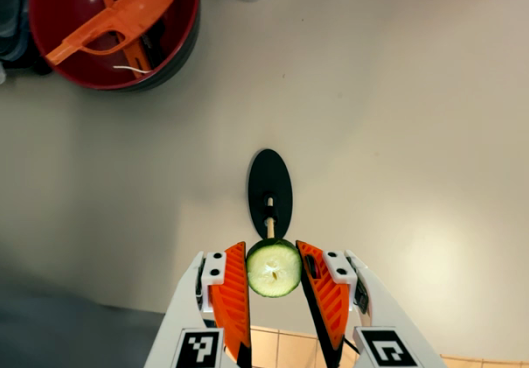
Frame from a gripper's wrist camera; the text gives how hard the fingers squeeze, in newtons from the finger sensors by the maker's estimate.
{"total": 6.2, "left": 5.9, "right": 6.6}